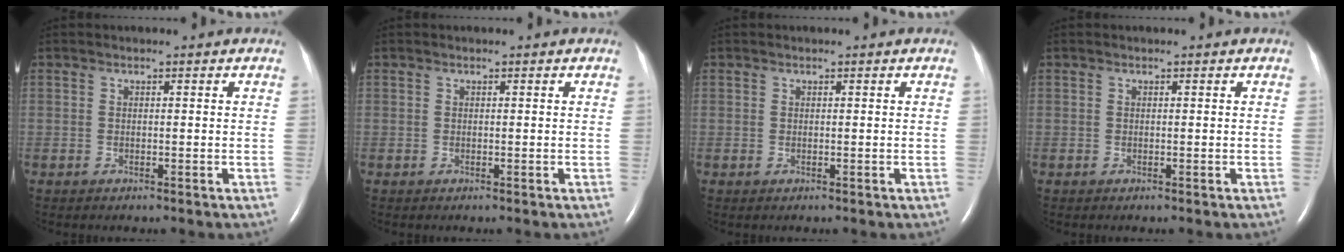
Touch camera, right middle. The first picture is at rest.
{"total": 0.0}
{"total": 0.0}
{"total": 0.0}